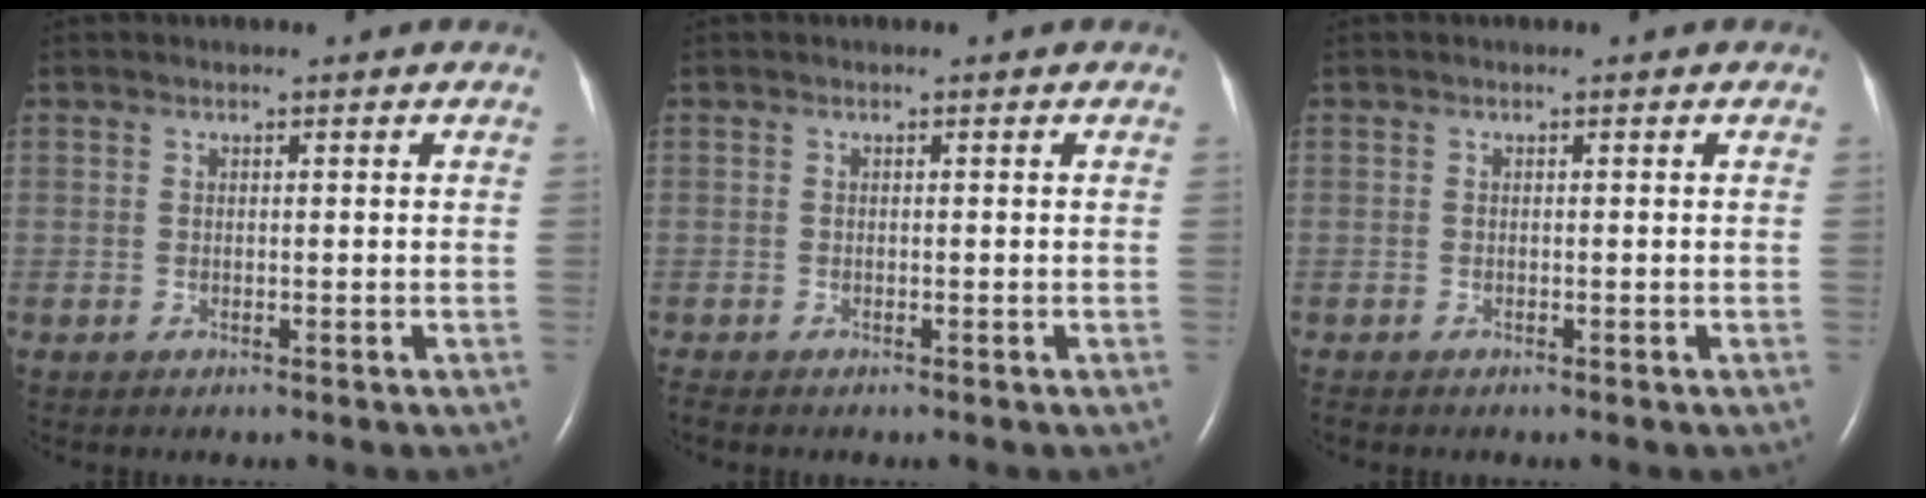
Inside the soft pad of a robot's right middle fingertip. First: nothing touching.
{"total": 0.7, "force": [-0.6, 0.0, 0.2], "torque": [-0.010, -0.003, -0.013]}
{"total": 0.7, "force": [-0.7, 0.1, 0.2], "torque": [-0.007, -0.002, -0.010]}